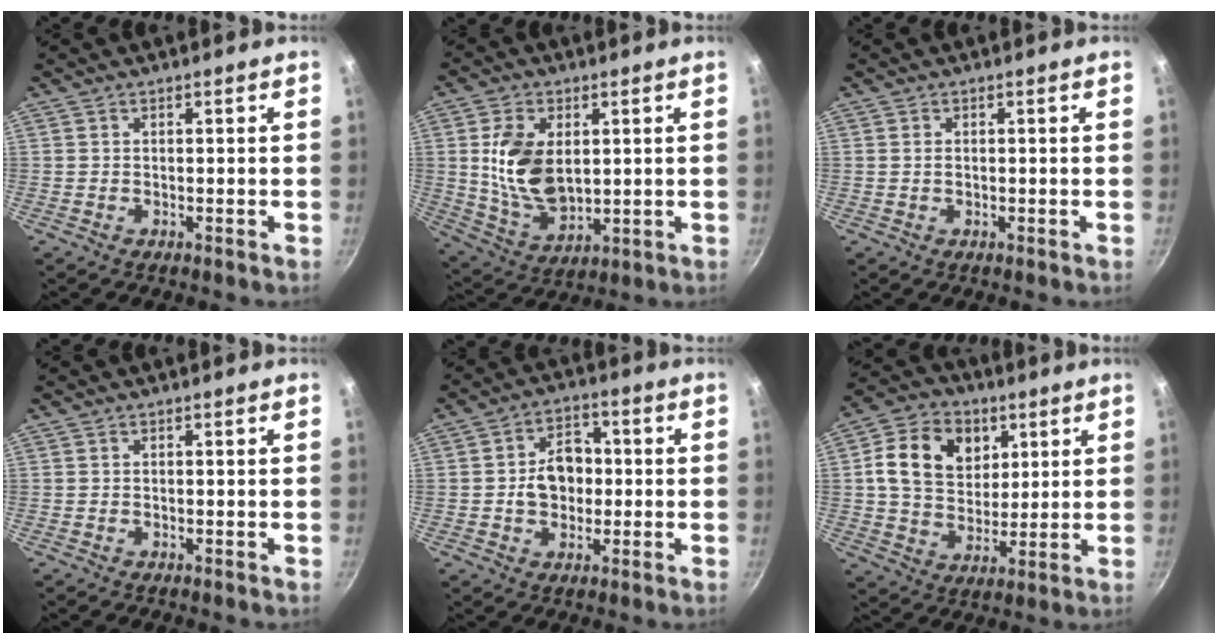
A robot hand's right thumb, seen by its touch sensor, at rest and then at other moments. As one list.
[{"total": 13.7, "force": [2.0, 8.8, 10.2], "torque": [-0.169, -0.022, 0.049]}, {"total": 0.9, "force": [0.1, 0.7, 0.6], "torque": [-0.009, 0.003, 0.002]}, {"total": 0.0}, {"total": 8.6, "force": [-0.3, 6.8, 5.4], "torque": [-0.049, 0.015, -0.010]}, {"total": 14.6, "force": [4.5, 11.2, 8.2], "torque": [-0.118, -0.006, 0.070]}]